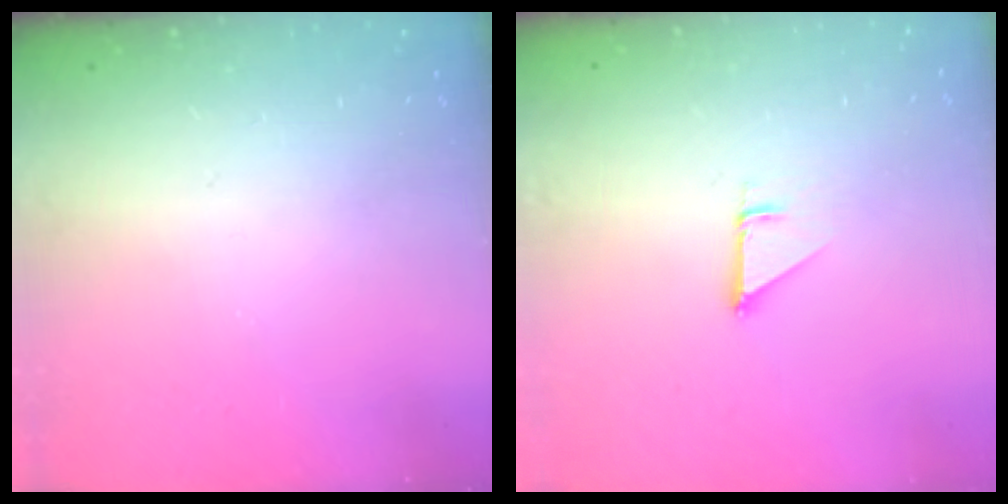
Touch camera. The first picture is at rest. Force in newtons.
{"total": 1.0, "press": 1.0, "slide": 0.1}